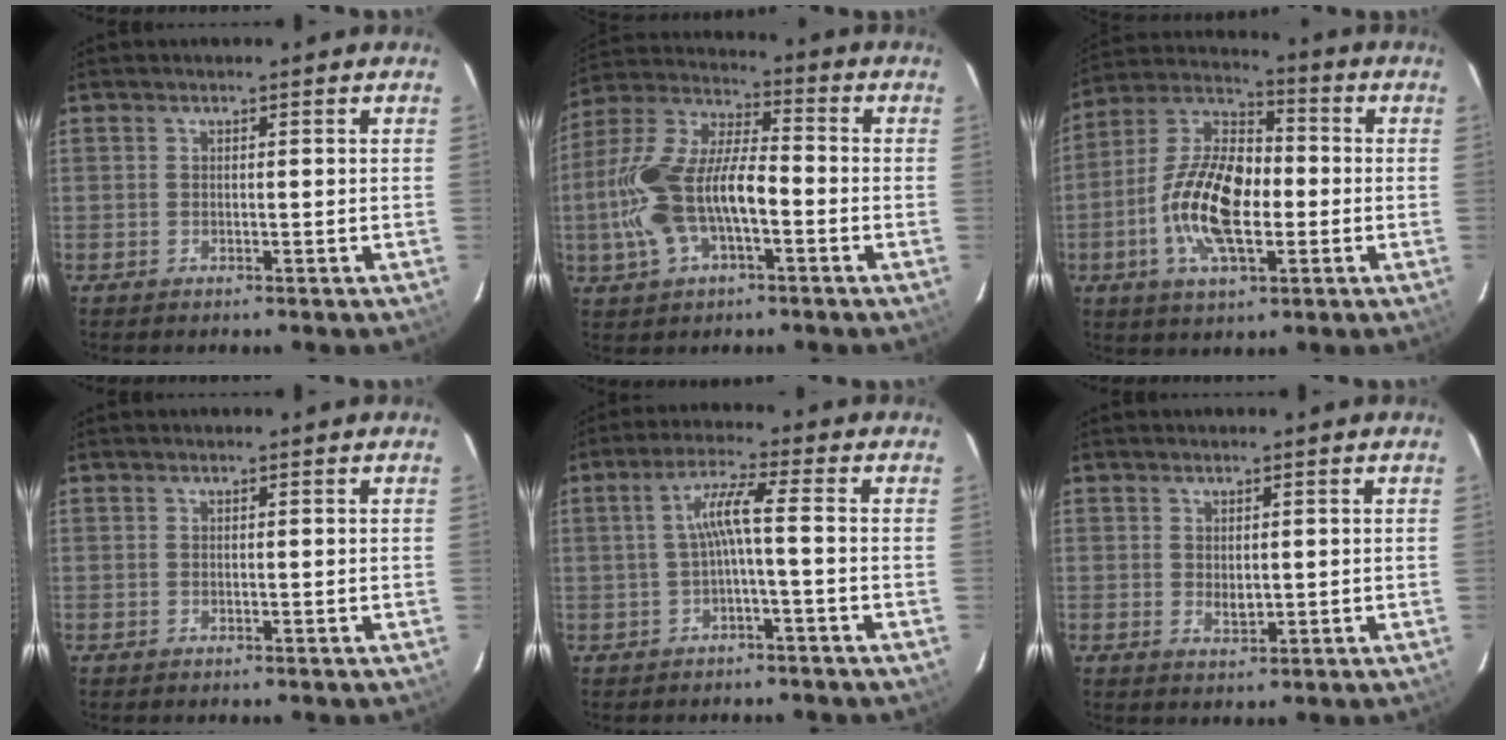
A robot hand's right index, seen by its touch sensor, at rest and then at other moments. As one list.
[{"total": 16.9, "force": [-4.1, 7.6, 14.6], "torque": [-0.305, 0.008, -0.080]}, {"total": 16.2, "force": [-3.1, 7.7, 13.9], "torque": [-0.277, 0.005, -0.063]}, {"total": 0.0}, {"total": 5.0, "force": [-1.3, -0.4, 4.8], "torque": [-0.101, 0.008, -0.020]}, {"total": 2.1, "force": [0.2, 1.4, 1.6], "torque": [-0.025, -0.001, 0.006]}]